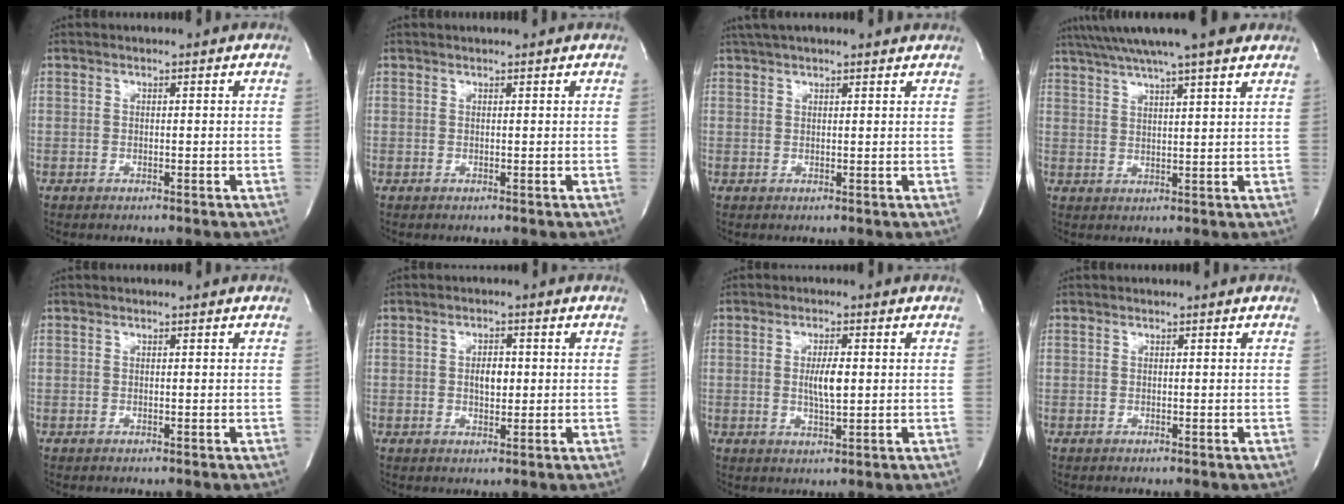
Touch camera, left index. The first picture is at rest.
{"total": 0.6, "force": [0.6, -0.1, 0.2], "torque": [-0.003, 0.005, 0.009]}
{"total": 8.5, "force": [7.3, 1.5, 4.2], "torque": [-0.067, 0.031, 0.099]}
{"total": 15.3, "force": [12.5, 0.8, 8.9], "torque": [-0.157, 0.031, 0.180]}
{"total": 0.0}
{"total": 3.1, "force": [0.1, 1.6, 2.6], "torque": [-0.045, 0.000, 0.003]}
{"total": 4.1, "force": [0.1, 0.9, 4.0], "torque": [-0.076, -0.005, 0.003]}
{"total": 0.0}